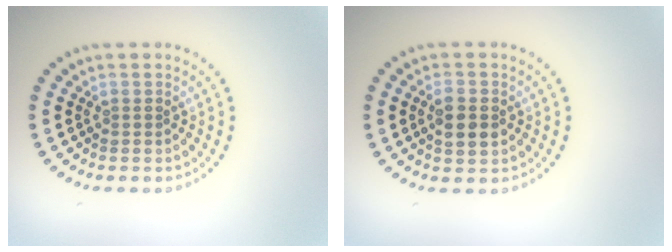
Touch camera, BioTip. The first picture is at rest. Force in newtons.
{"total": 2.5, "press": 2.5, "slide": 0.2}